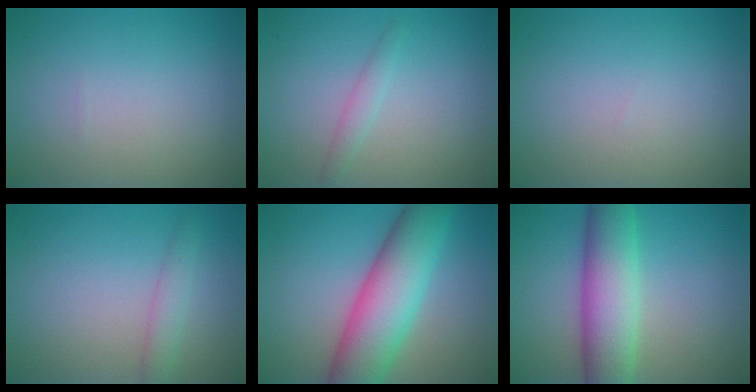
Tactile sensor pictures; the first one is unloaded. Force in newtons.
{"total": 1.2, "press": 1.2, "slide": 0.1}
{"total": 0.0}
{"total": 1.8, "press": 1.8, "slide": 0.0}
{"total": 9.6, "press": 9.6, "slide": 0.3}
{"total": 7.9, "press": 7.9, "slide": 0.2}